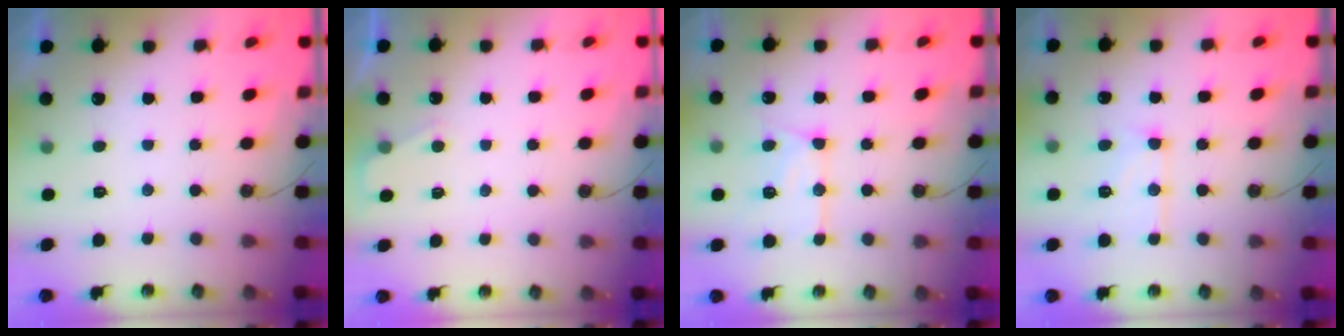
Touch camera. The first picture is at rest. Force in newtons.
{"total": 2.4, "press": 2.4, "slide": 0.4}
{"total": 13.5, "press": 13.4, "slide": 1.3}
{"total": 10.0, "press": 10.0, "slide": 0.8}